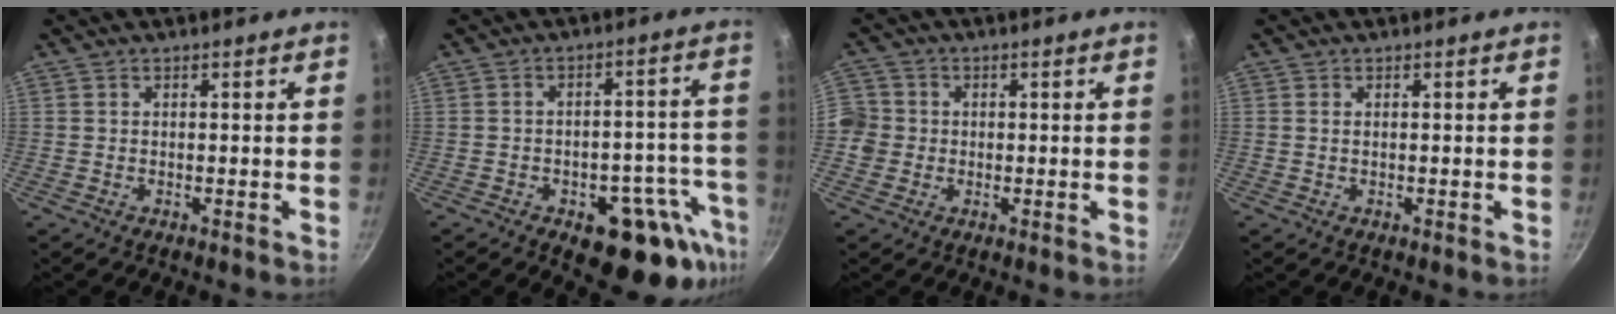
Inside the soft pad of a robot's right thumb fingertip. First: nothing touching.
{"total": 15.9, "force": [-7.8, 7.9, 11.3], "torque": [-0.079, 0.040, -0.097]}
{"total": 6.4, "force": [-0.6, 6.1, 2.0], "torque": [-0.021, 0.012, -0.022]}
{"total": 0.6, "force": [0.2, 0.4, 0.5], "torque": [-0.009, 0.001, 0.003]}